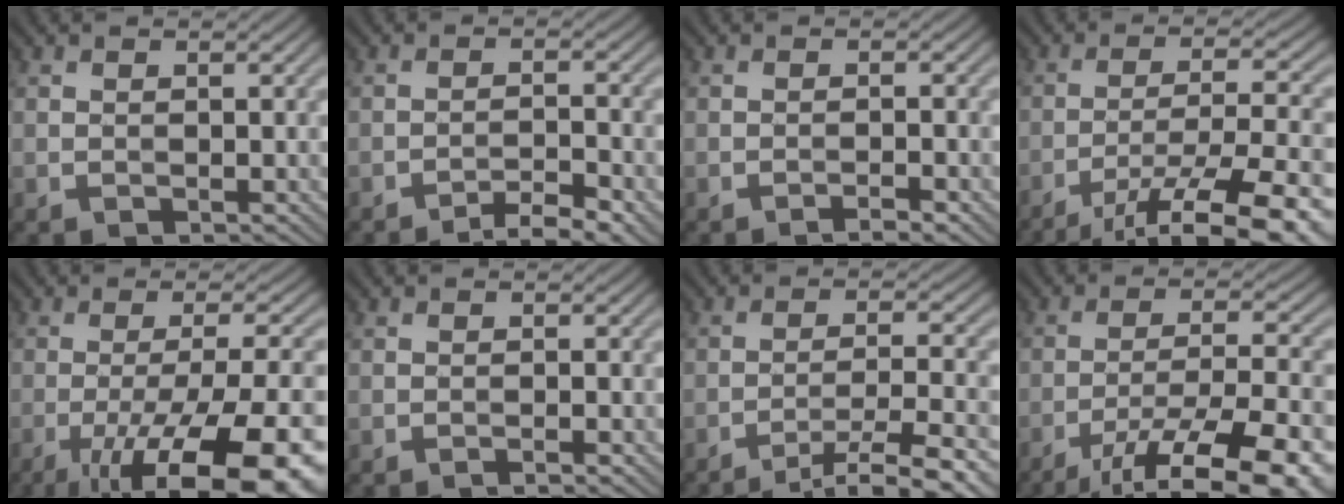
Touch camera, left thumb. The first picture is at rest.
{"total": 4.6, "force": [-3.4, 0.7, 2.9], "torque": [-0.047, 0.008, -0.056]}
{"total": 1.9, "force": [-1.4, 0.1, 1.2], "torque": [-0.019, 0.005, -0.027]}
{"total": 15.6, "force": [-10.7, 3.7, 10.7], "torque": [-0.163, -0.010, -0.148]}
{"total": 17.0, "force": [-8.5, 4.7, 14.0], "torque": [-0.187, 0.002, -0.125]}
{"total": 0.9, "force": [-0.6, 0.0, 0.6], "torque": [-0.010, 0.003, -0.015]}
{"total": 10.1, "force": [-7.3, 1.6, 6.7], "torque": [-0.111, 0.005, -0.107]}
{"total": 17.1, "force": [-11.6, 4.6, 11.7], "torque": [-0.167, -0.017, -0.162]}